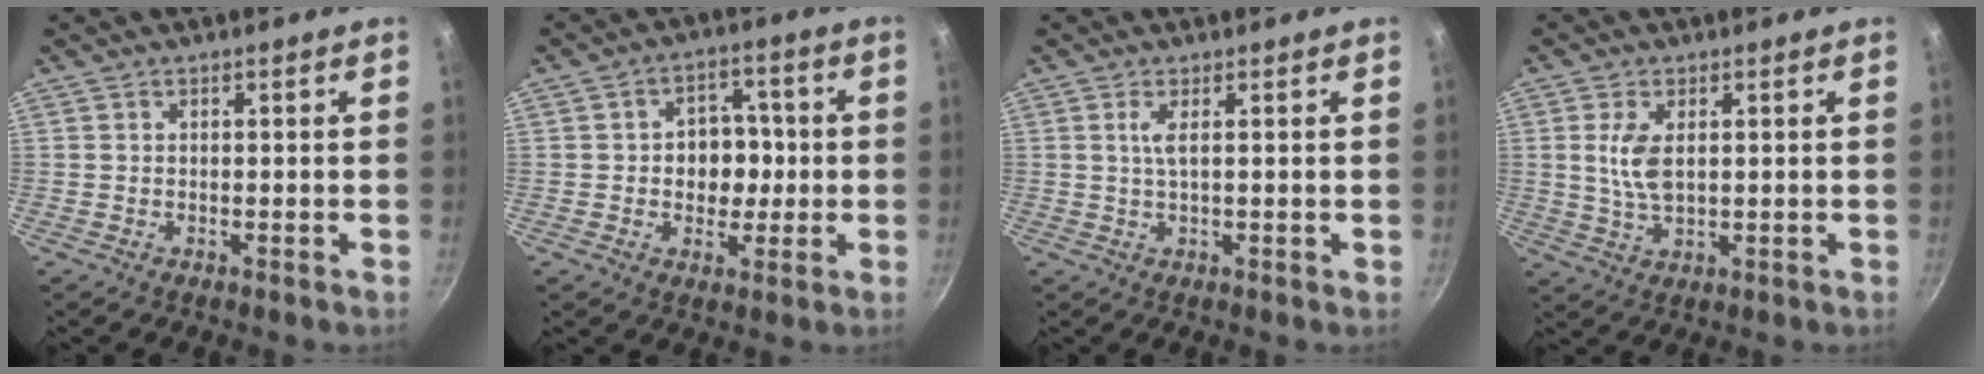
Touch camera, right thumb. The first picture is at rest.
{"total": 8.4, "force": [-0.1, 6.6, 5.1], "torque": [-0.030, 0.008, -0.007]}
{"total": 2.1, "force": [0.6, 0.1, 2.0], "torque": [-0.044, -0.002, 0.013]}
{"total": 6.2, "force": [1.2, 3.2, 5.1], "torque": [-0.100, -0.009, 0.026]}